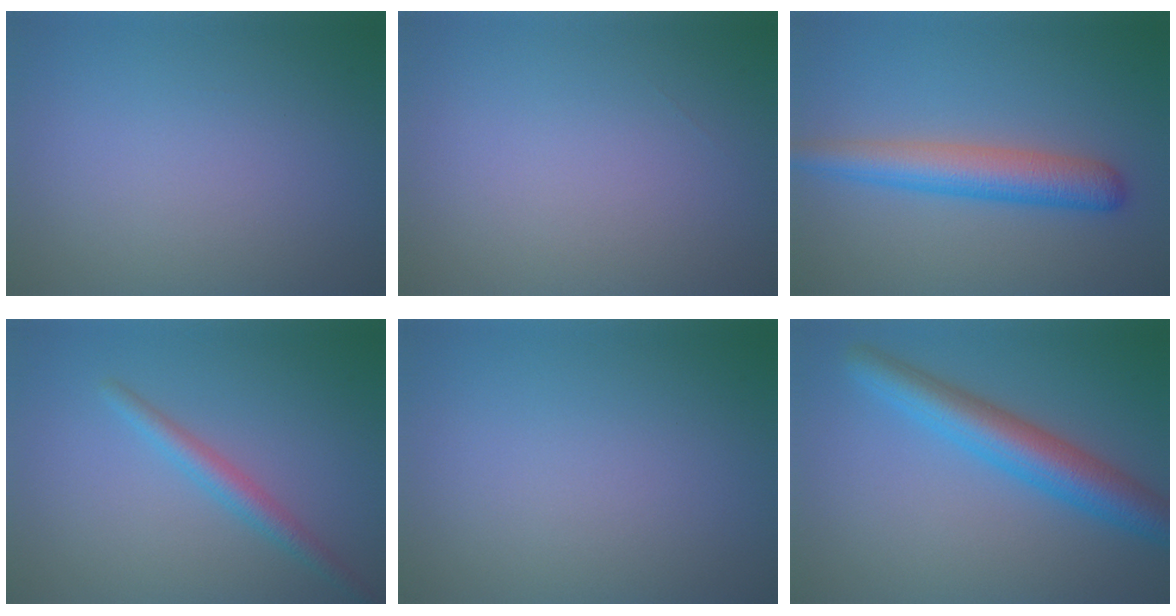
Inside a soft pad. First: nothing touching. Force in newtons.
{"total": 0.0}
{"total": 4.7, "press": 4.7, "slide": 0.1}
{"total": 2.1, "press": 2.1, "slide": 0.0}
{"total": 0.0}
{"total": 5.7, "press": 5.7, "slide": 0.2}